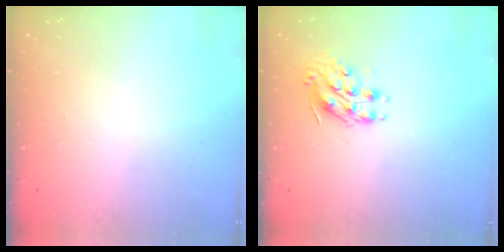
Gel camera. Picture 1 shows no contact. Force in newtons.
{"total": 8.4, "press": 8.4, "slide": 0.5}